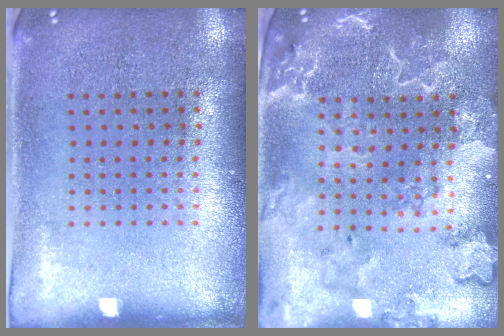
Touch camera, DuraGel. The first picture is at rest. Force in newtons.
{"total": 2.6, "press": 2.5, "slide": 0.9}